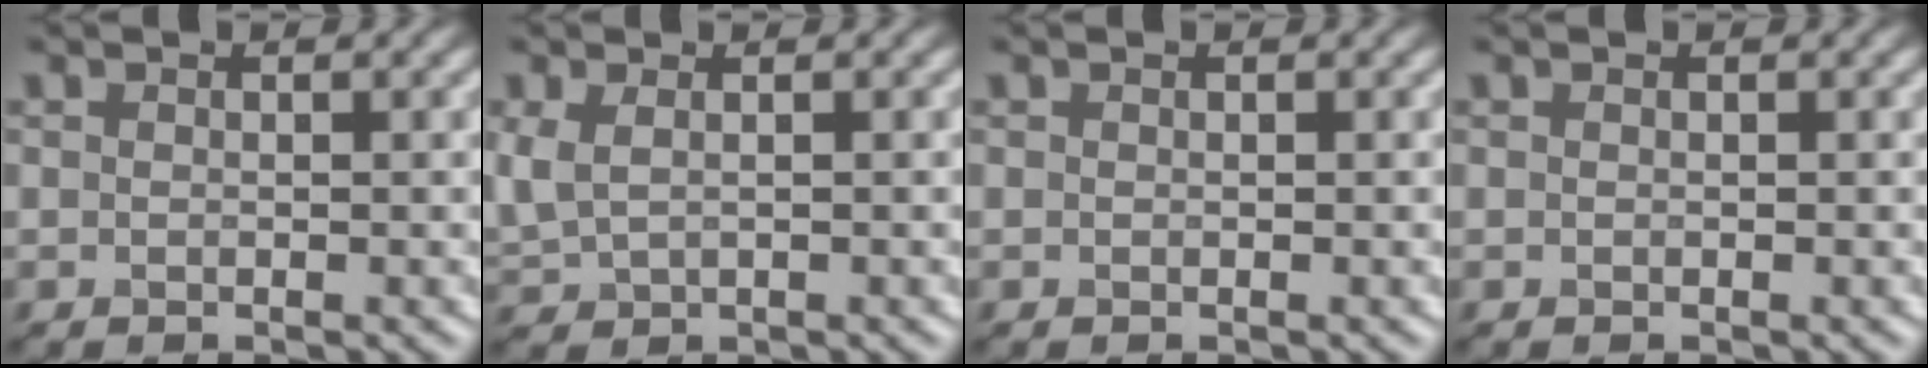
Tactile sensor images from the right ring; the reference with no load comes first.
{"total": 2.4, "force": [0.6, 1.6, 1.7], "torque": [-0.052, -0.001, 0.018]}
{"total": 0.0}
{"total": 0.0}